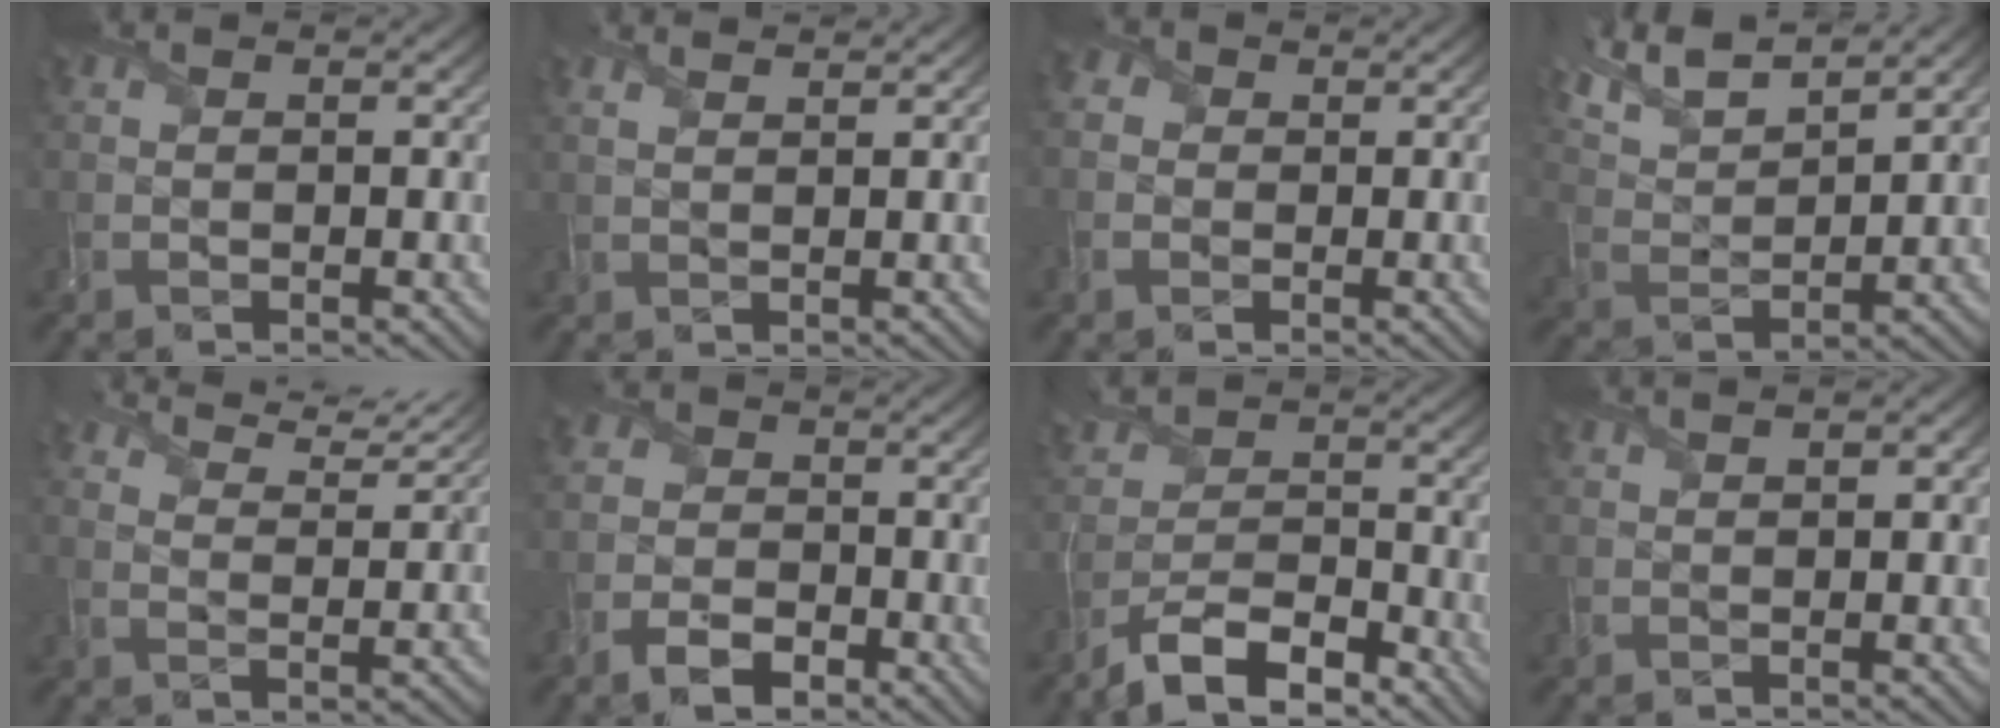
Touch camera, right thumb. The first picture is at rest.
{"total": 2.6, "force": [2.1, 0.7, 1.4], "torque": [-0.024, 0.004, 0.018]}
{"total": 3.8, "force": [-0.4, 3.4, 1.7], "torque": [-0.071, -0.003, -0.010]}
{"total": 9.8, "force": [7.8, 2.5, 5.4], "torque": [-0.138, 0.018, 0.151]}
{"total": 7.3, "force": [6.4, 1.4, 3.0], "torque": [-0.075, 0.004, 0.111]}
{"total": 5.2, "force": [-3.0, 3.4, 2.5], "torque": [-0.052, -0.008, -0.062]}
{"total": 8.1, "force": [-5.8, 3.5, 4.5], "torque": [-0.071, 0.000, -0.117]}
{"total": 1.7, "force": [0.8, 0.8, 1.3], "torque": [-0.030, 0.004, 0.013]}